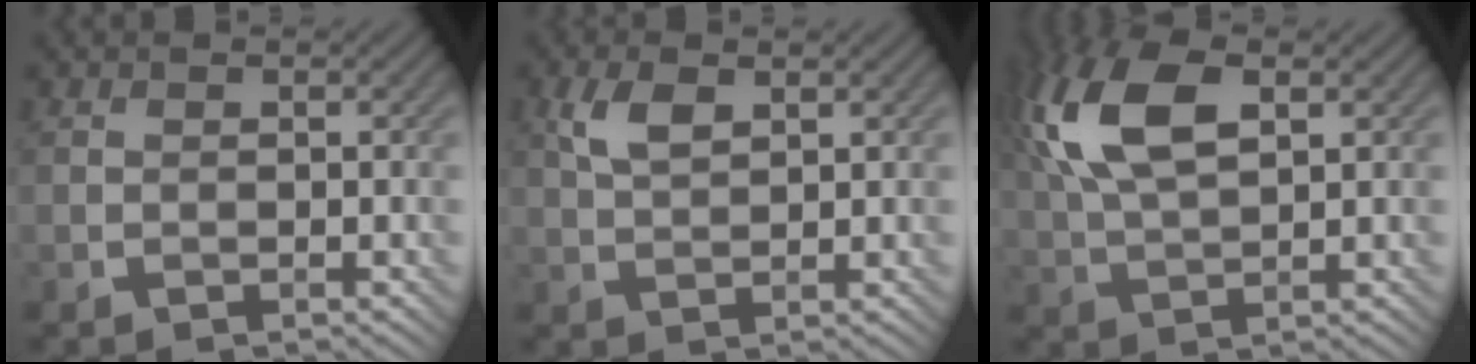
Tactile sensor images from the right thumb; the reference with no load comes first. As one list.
[{"total": 3.4, "force": [1.6, 1.5, 2.6], "torque": [-0.062, 0.005, 0.033]}, {"total": 10.8, "force": [3.7, 4.9, 8.9], "torque": [-0.218, 0.022, 0.067]}]